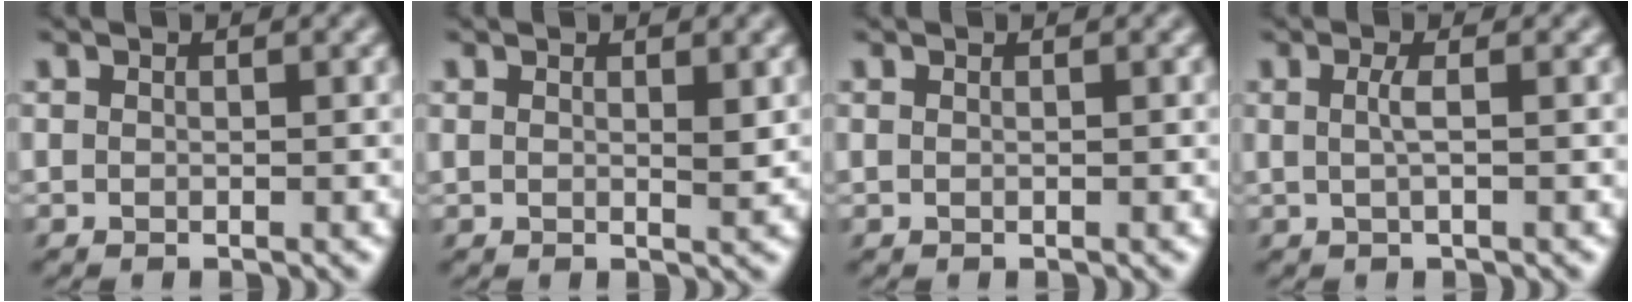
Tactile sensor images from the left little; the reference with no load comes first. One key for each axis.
{"total": 1.7, "fx": 0.8, "fy": 0.7, "fz": 1.4, "tx": -0.041, "ty": -0.002, "tz": 0.014}
{"total": 0.0}
{"total": 1.2, "fx": -0.1, "fy": -0.8, "fz": 0.9, "tx": -0.026, "ty": 0.003, "tz": -0.003}